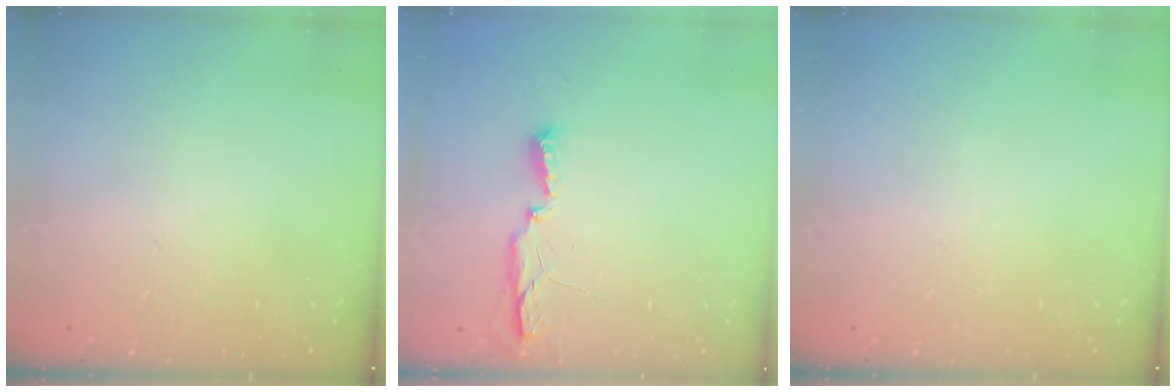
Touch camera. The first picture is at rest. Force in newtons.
{"total": 5.0, "press": 4.9, "slide": 0.9}
{"total": 0.0}